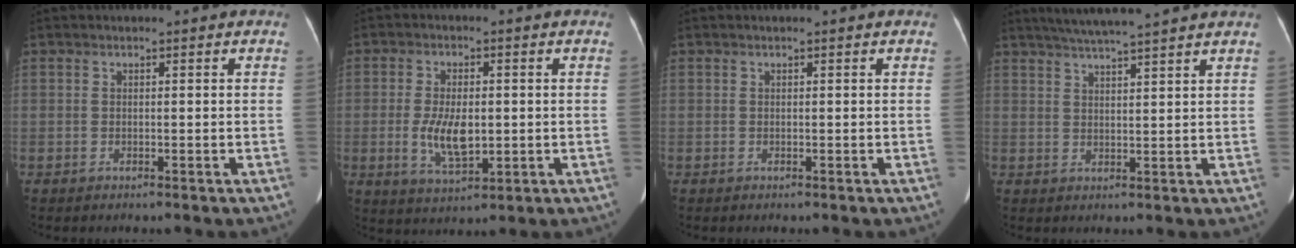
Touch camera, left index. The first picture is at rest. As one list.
[{"total": 6.8, "force": [-0.7, 2.9, 6.1], "torque": [-0.124, -0.006, -0.006]}, {"total": 0.0}, {"total": 9.8, "force": [8.5, -0.8, 4.8], "torque": [-0.079, 0.026, 0.118]}]